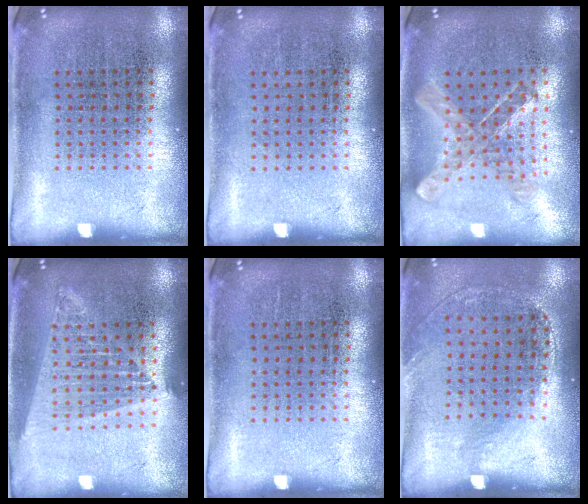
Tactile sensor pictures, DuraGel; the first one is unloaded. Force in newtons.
{"total": 0.0}
{"total": 0.9, "press": 0.9, "slide": 0.0}
{"total": 1.8, "press": 1.6, "slide": 0.8}
{"total": 0.0}
{"total": 1.4, "press": 1.0, "slide": 1.0}